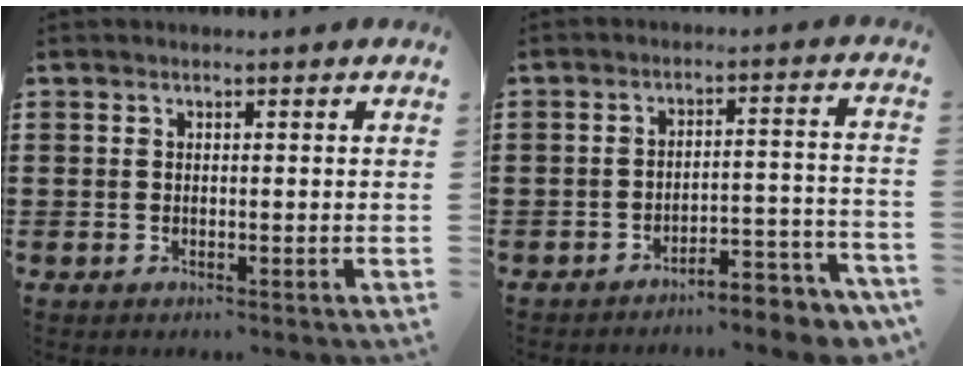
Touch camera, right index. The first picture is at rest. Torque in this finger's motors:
{"motor_torque": [1.79, 0.35, 0.20, 0.02]}